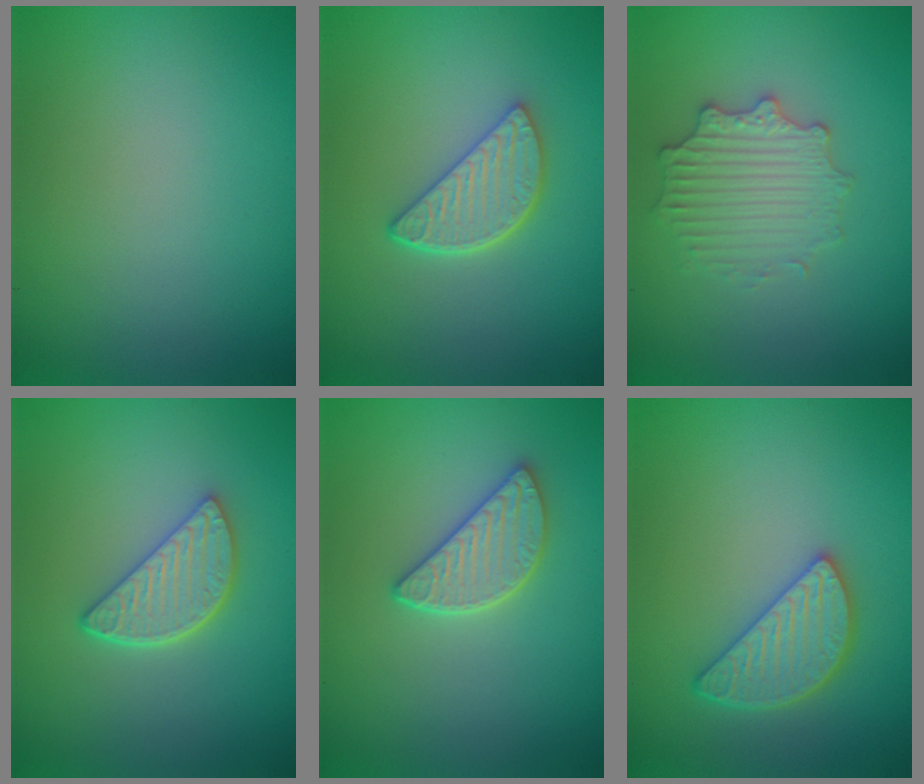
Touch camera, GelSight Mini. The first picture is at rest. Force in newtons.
{"total": 4.0, "press": 3.2, "slide": 2.5}
{"total": 2.9, "press": 2.9, "slide": 0.6}
{"total": 4.0, "press": 3.2, "slide": 2.5}
{"total": 3.2, "press": 3.0, "slide": 1.2}
{"total": 4.1, "press": 3.5, "slide": 2.1}